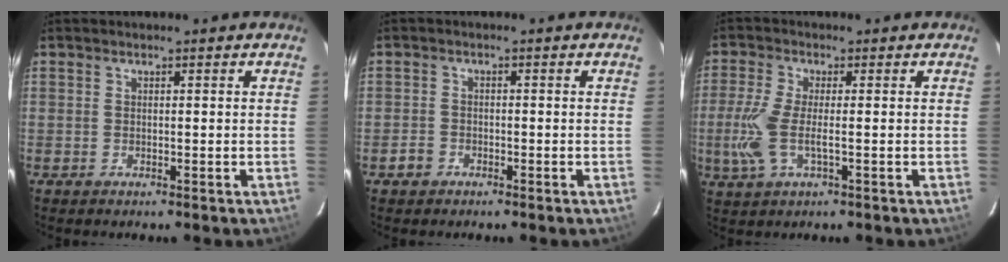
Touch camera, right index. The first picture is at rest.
{"total": 2.3, "force": [-1.5, 1.8, 0.3], "torque": [-0.010, 0.005, -0.026]}
{"total": 7.3, "force": [-1.3, 2.1, 6.8], "torque": [-0.159, -0.006, -0.028]}